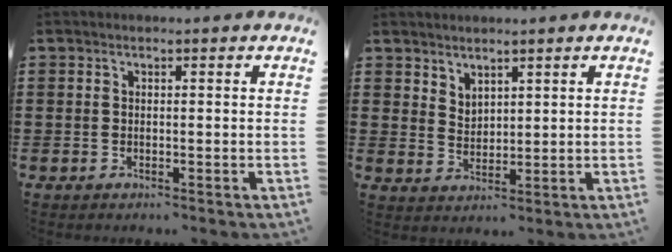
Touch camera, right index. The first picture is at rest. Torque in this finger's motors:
{"motor_torque": [-0.26, 0.14, -0.05, -0.01]}